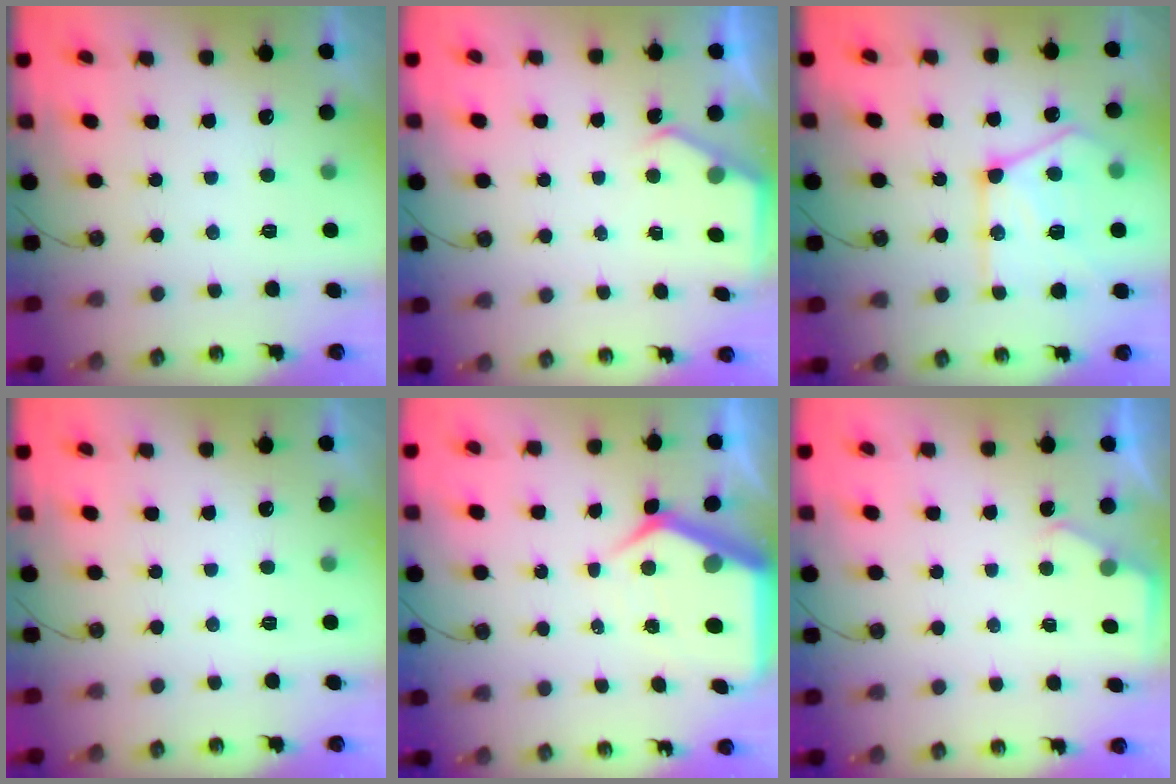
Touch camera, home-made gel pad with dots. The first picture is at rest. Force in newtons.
{"total": 2.4, "press": 2.4, "slide": 0.3}
{"total": 19.0, "press": 18.8, "slide": 2.1}
{"total": 0.0}
{"total": 8.8, "press": 8.8, "slide": 0.8}
{"total": 1.8, "press": 1.7, "slide": 0.3}